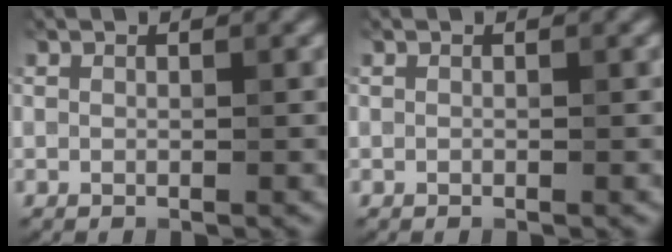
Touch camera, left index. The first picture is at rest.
{"total": 0.0}